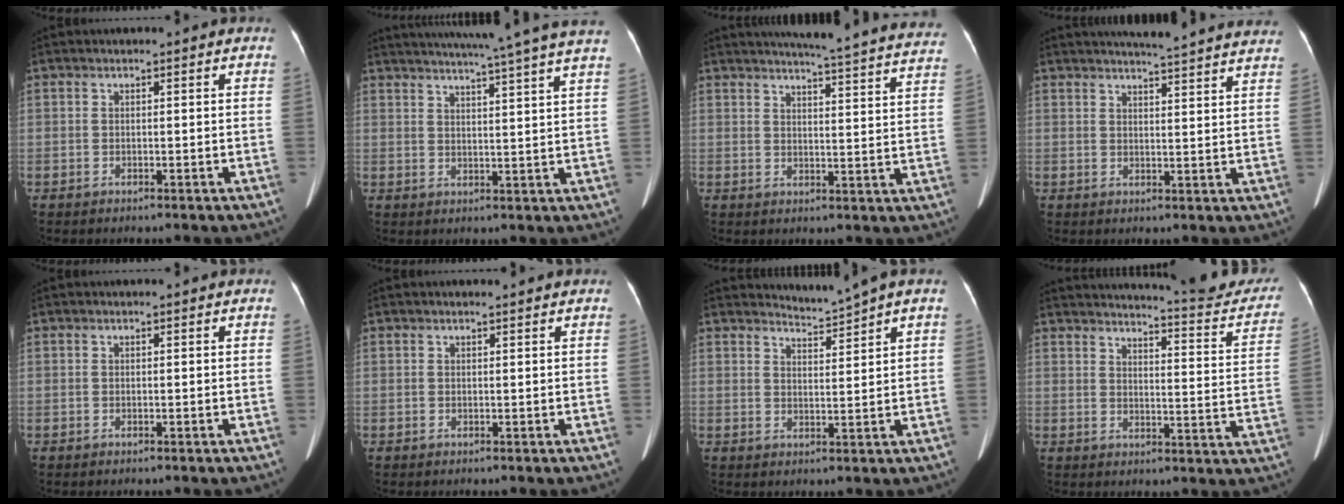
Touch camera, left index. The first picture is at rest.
{"total": 19.2, "force": [16.7, -1.8, 9.3], "torque": [-0.153, -0.026, 0.207]}
{"total": 25.7, "force": [24.0, 0.7, 9.1], "torque": [-0.128, -0.072, 0.268]}
{"total": 17.4, "force": [16.3, 0.4, 6.1], "torque": [-0.085, -0.023, 0.190]}
{"total": 0.0}
{"total": 1.0, "force": [0.9, 0.0, 0.4], "torque": [-0.010, 0.008, 0.015]}
{"total": 2.8, "force": [2.4, -1.4, -0.3], "torque": [-0.002, -0.015, 0.049]}
{"total": 19.5, "force": [18.5, 2.0, 5.8], "torque": [-0.069, -0.073, 0.208]}